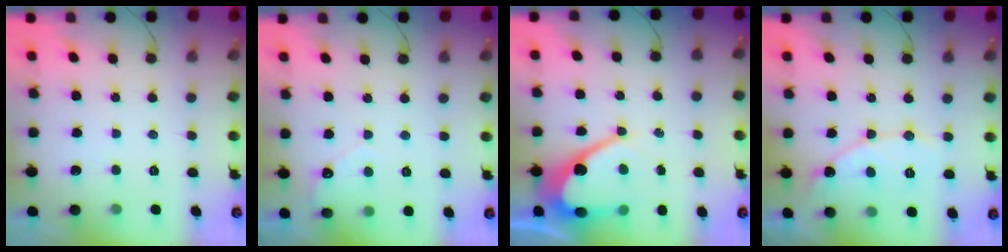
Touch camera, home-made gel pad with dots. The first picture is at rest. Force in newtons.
{"total": 2.6, "press": 2.6, "slide": 0.2}
{"total": 12.4, "press": 12.4, "slide": 0.8}
{"total": 9.2, "press": 9.2, "slide": 0.7}